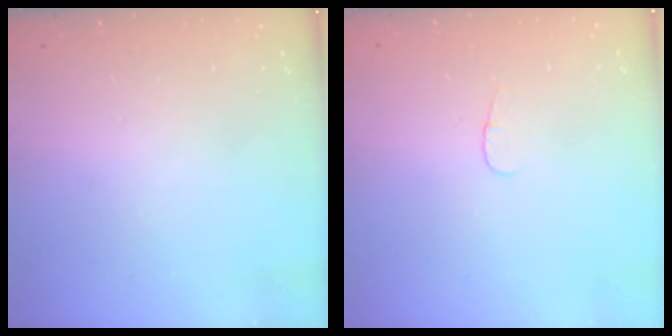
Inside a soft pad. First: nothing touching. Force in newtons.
{"total": 3.4, "press": 3.3, "slide": 0.4}